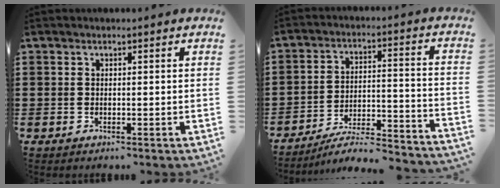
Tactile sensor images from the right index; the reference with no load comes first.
{"total": 5.8, "force": [-5.2, 0.6, 2.6], "torque": [-0.042, -0.010, -0.102]}